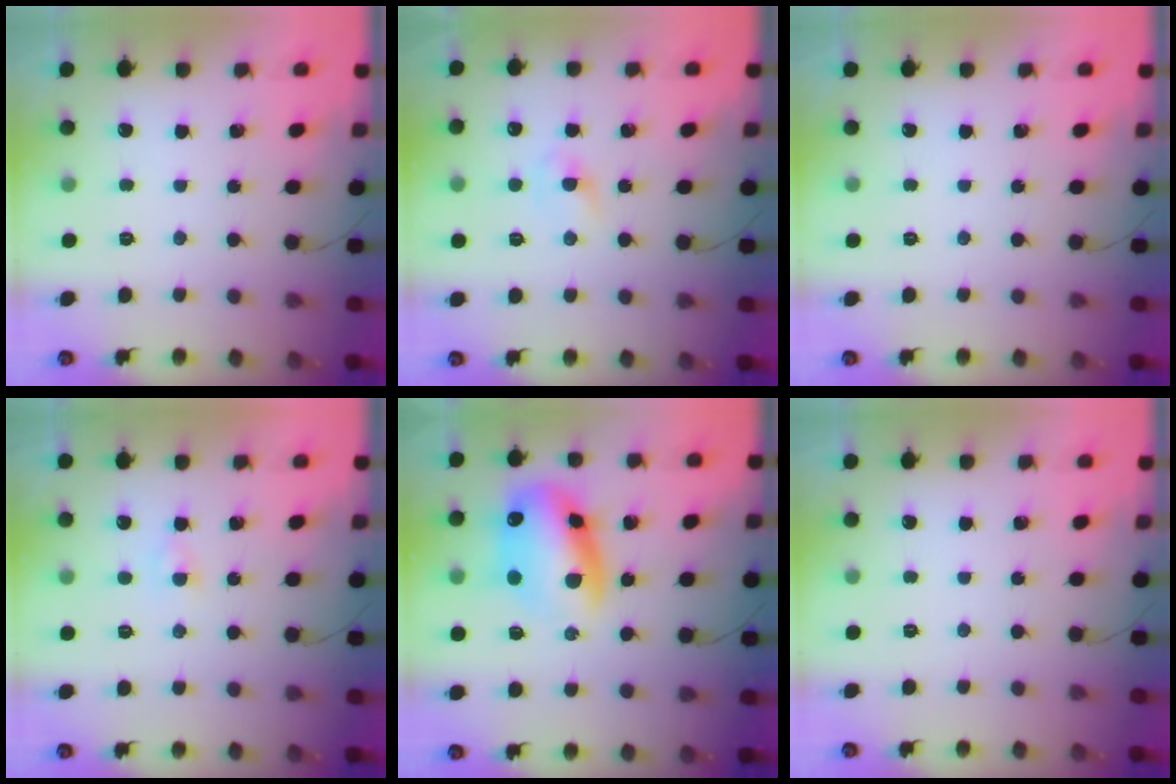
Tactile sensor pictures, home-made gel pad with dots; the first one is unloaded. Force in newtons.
{"total": 2.7, "press": 2.5, "slide": 1.0}
{"total": 0.0}
{"total": 1.5, "press": 1.4, "slide": 0.6}
{"total": 13.9, "press": 13.7, "slide": 2.5}
{"total": 0.0}